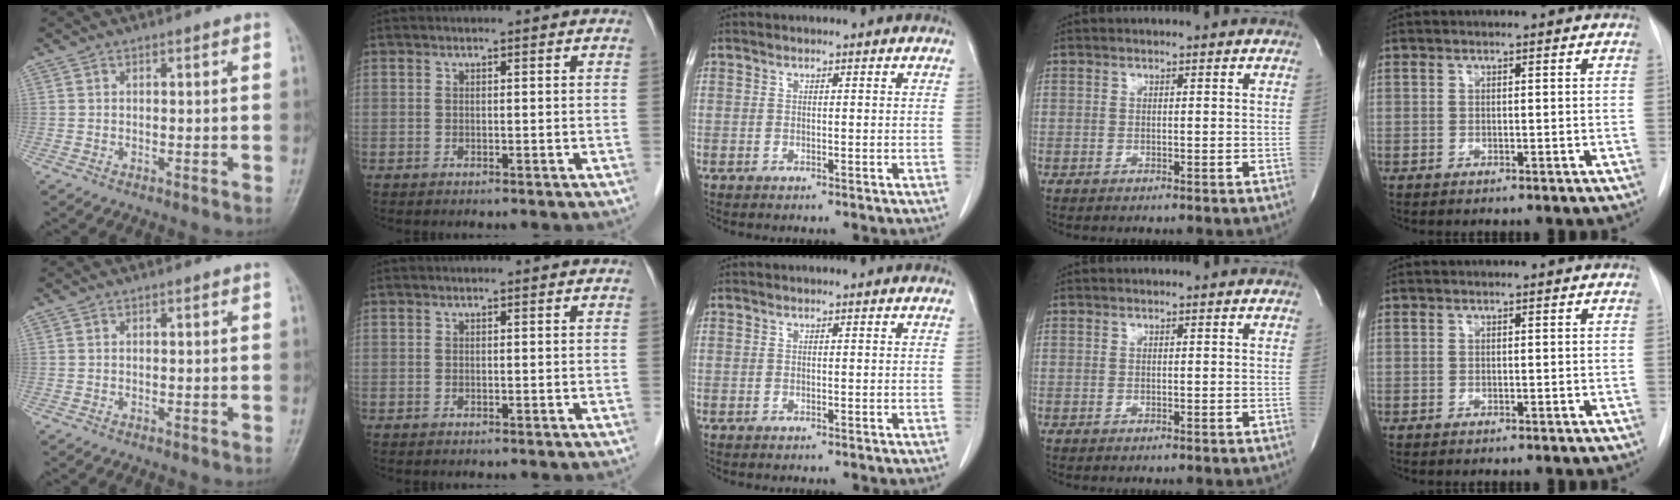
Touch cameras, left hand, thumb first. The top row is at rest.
{}